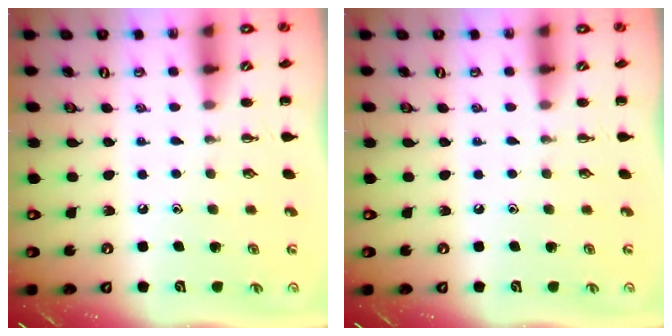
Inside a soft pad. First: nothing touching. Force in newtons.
{"total": 0.0}